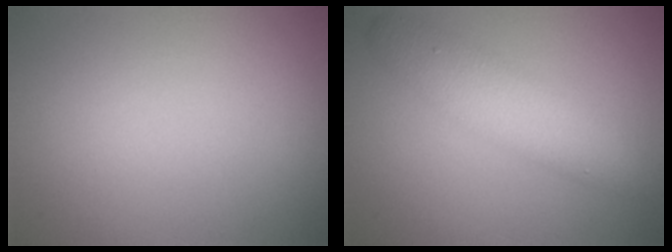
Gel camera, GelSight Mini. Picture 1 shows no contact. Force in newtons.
{"total": 4.1, "press": 4.1, "slide": 0.0}